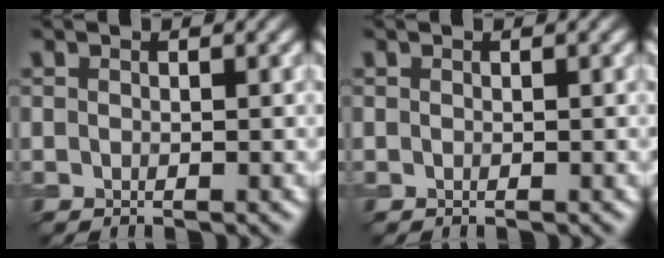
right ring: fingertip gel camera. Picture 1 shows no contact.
{"total": 0.0}